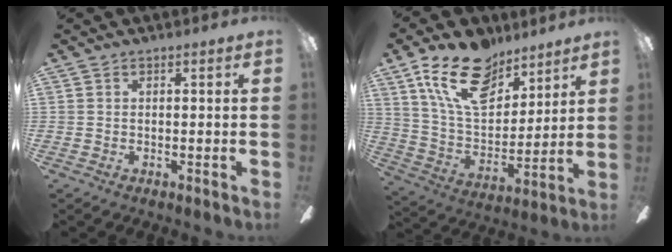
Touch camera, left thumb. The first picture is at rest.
{"total": 19.8, "force": [12.6, 10.5, 11.1], "torque": [-0.199, -0.053, 0.229]}